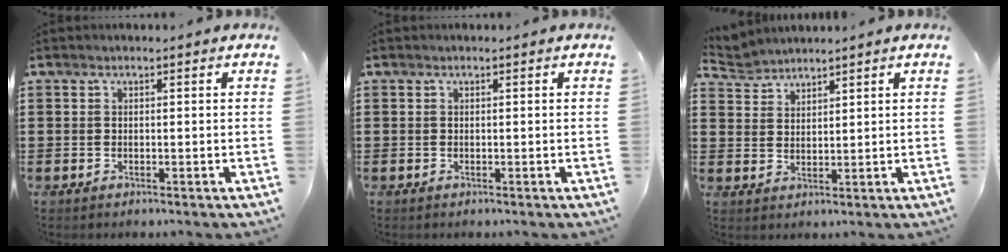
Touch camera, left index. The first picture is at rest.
{"total": 0.0}
{"total": 2.8, "force": [2.7, 0.7, -0.3], "torque": [-0.004, -0.005, 0.052]}